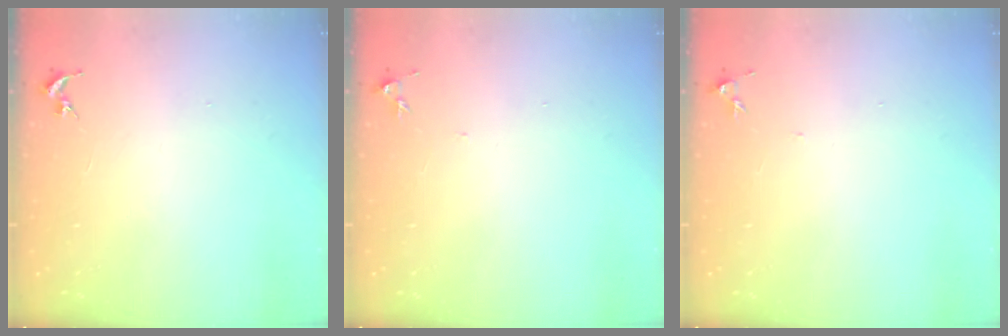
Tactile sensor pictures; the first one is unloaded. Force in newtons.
{"total": 5.6, "press": 5.6, "slide": 0.6}
{"total": 5.6, "press": 5.6, "slide": 0.6}